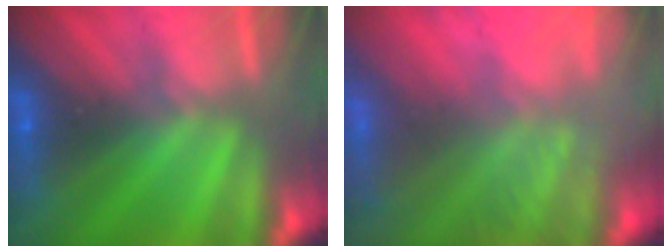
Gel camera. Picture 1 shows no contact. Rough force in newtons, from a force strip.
{"total": 7.2}